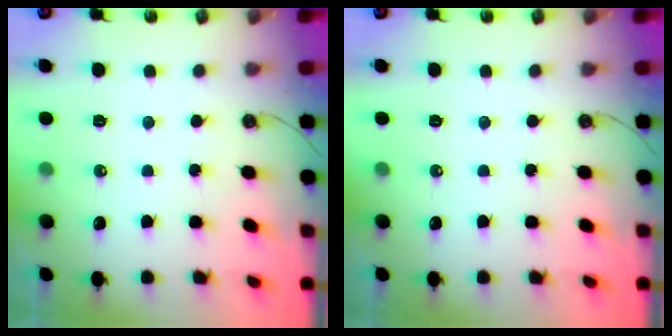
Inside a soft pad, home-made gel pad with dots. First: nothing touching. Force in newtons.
{"total": 0.0}